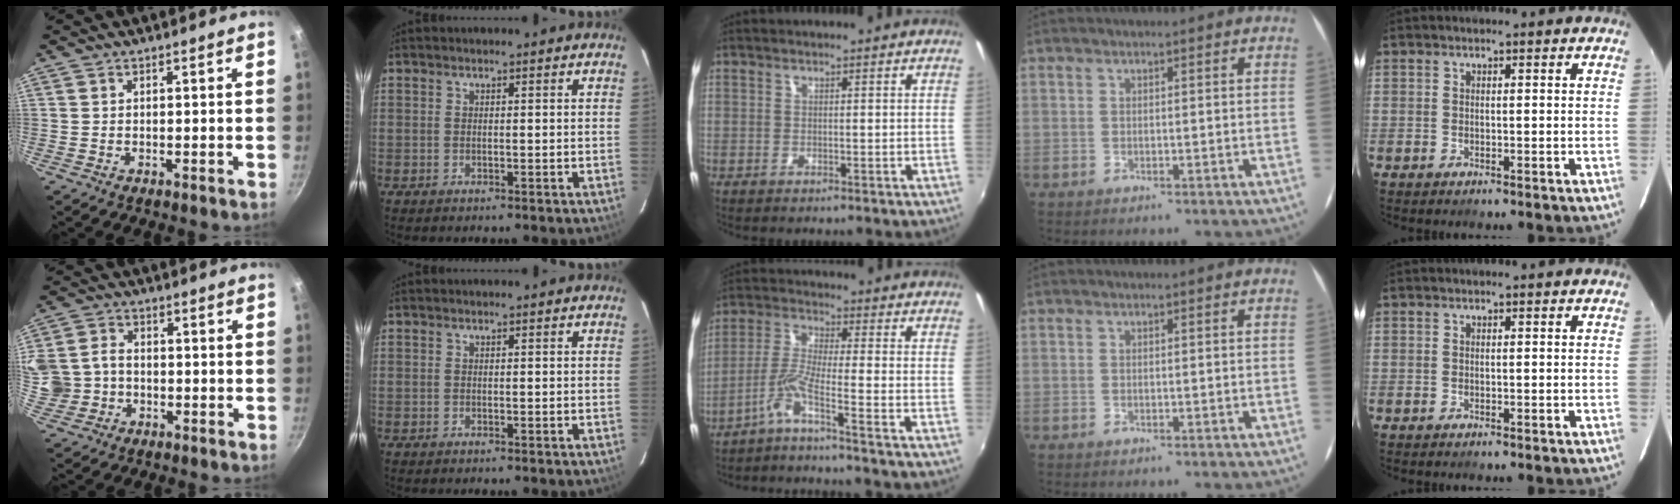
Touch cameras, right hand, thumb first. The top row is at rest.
{"thumb": {"total": 10.9, "force": [-1.2, 9.6, 4.9], "torque": [-0.113, 0.030, -0.018]}, "middle": {"total": 4.8, "force": [-3.0, -1.2, 3.6], "torque": [-0.089, 0.004, -0.061]}}